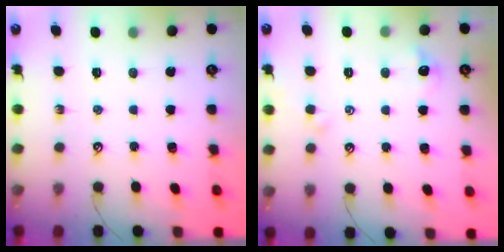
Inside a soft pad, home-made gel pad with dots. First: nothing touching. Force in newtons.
{"total": 0.9, "press": 0.6, "slide": 0.7}